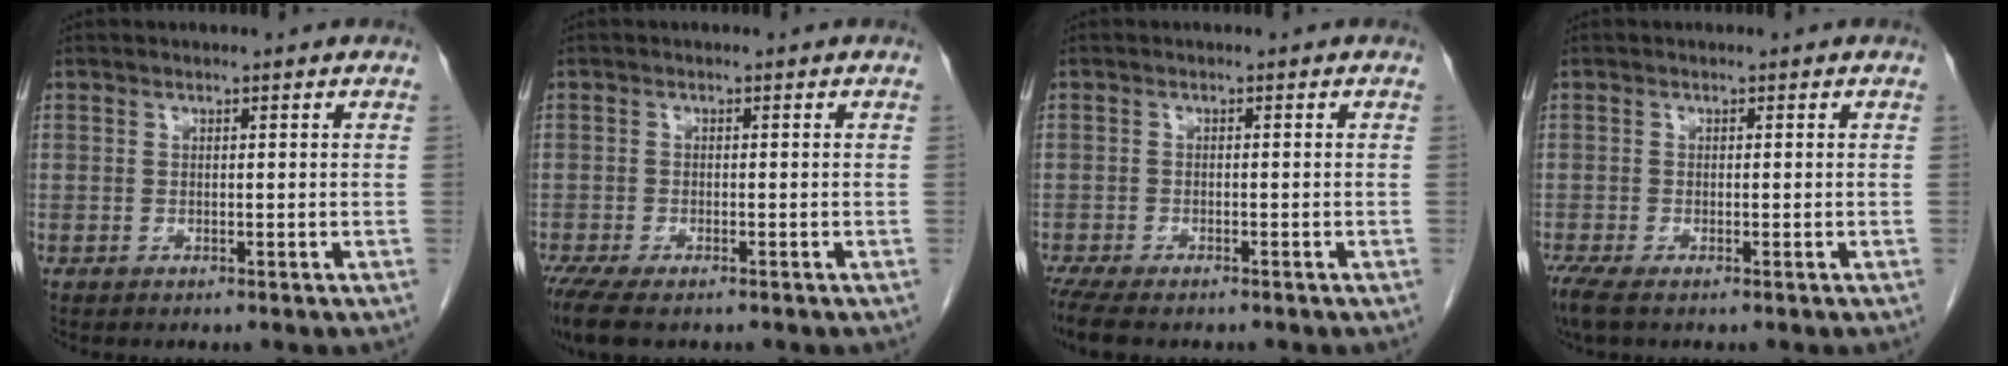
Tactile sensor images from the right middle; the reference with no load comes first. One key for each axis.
{"total": 6.9, "fx": -5.1, "fy": 2.2, "fz": 4.1, "tx": -0.074, "ty": -0.017, "tz": -0.085}
{"total": 7.3, "fx": -5.8, "fy": 2.3, "fz": 3.8, "tx": -0.066, "ty": -0.014, "tz": -0.092}
{"total": 2.8, "fx": -1.9, "fy": 0.6, "fz": 1.9, "tx": -0.043, "ty": -0.011, "tz": -0.038}